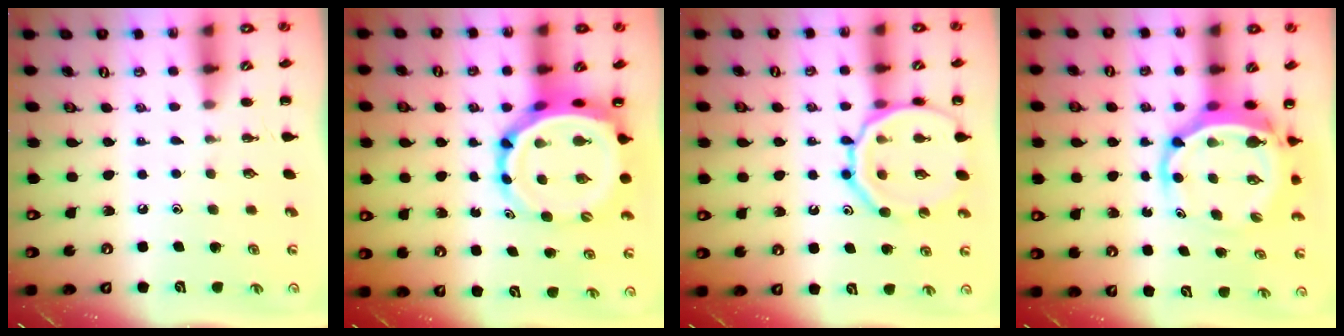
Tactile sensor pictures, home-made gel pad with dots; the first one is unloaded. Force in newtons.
{"total": 9.2, "press": 8.7, "slide": 2.8}
{"total": 16.7, "press": 16.6, "slide": 1.9}
{"total": 7.0, "press": 6.7, "slide": 2.2}